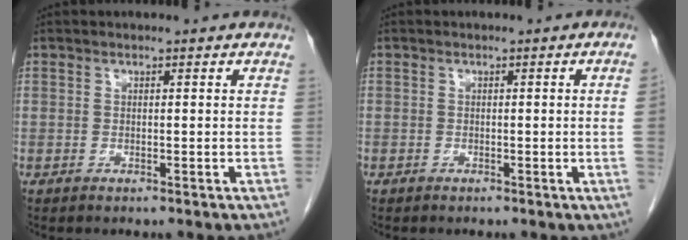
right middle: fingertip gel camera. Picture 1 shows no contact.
{"total": 1.5, "force": [-0.2, -0.6, 1.4], "torque": [-0.009, 0.000, -0.002]}